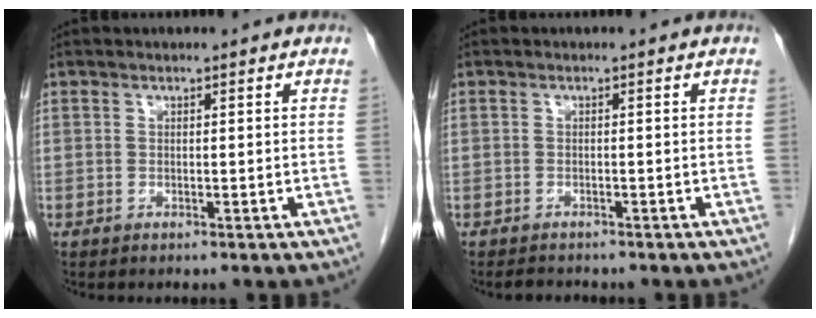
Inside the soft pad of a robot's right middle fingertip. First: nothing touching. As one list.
[{"total": 1.5, "force": [-1.5, 0.4, 0.2], "torque": [-0.012, -0.007, -0.020]}]